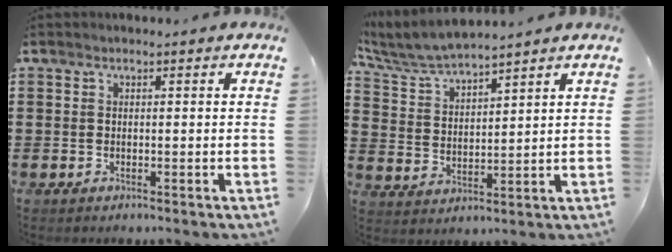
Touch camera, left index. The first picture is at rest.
{"total": 5.5, "force": [5.2, 0.2, 1.7], "torque": [-0.056, -0.026, 0.091]}